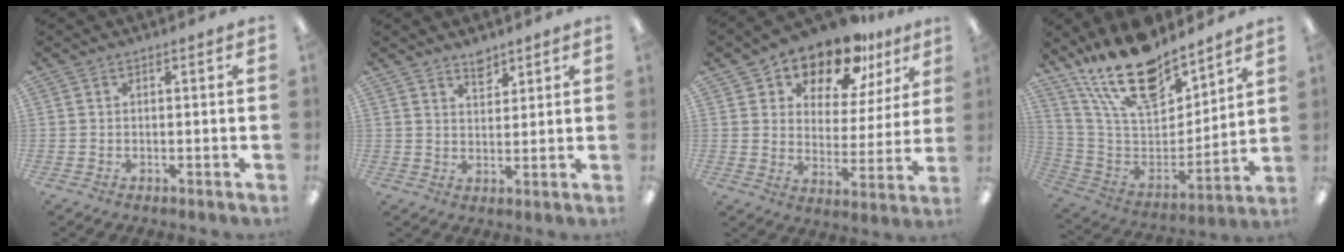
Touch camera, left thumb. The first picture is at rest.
{"total": 4.1, "force": [3.6, 1.7, 1.1], "torque": [-0.003, -0.026, 0.063]}
{"total": 13.8, "force": [11.7, 5.7, 4.5], "torque": [-0.088, -0.083, 0.209]}
{"total": 22.3, "force": [17.1, 9.0, 11.1], "torque": [-0.211, -0.103, 0.304]}